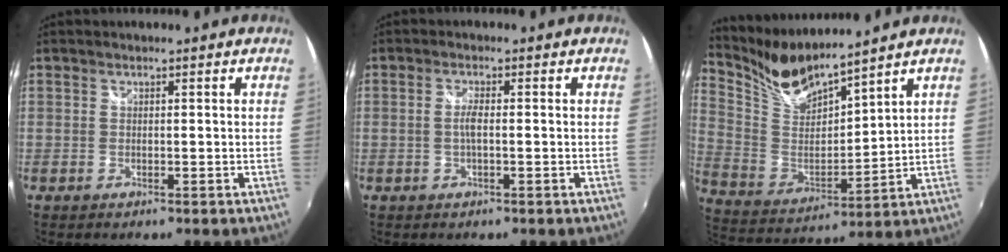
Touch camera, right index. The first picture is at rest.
{"total": 2.1, "force": [-0.3, 0.2, 2.1], "torque": [-0.042, 0.001, -0.008]}
{"total": 10.3, "force": [9.6, 1.0, 3.6], "torque": [-0.082, -0.019, 0.198]}